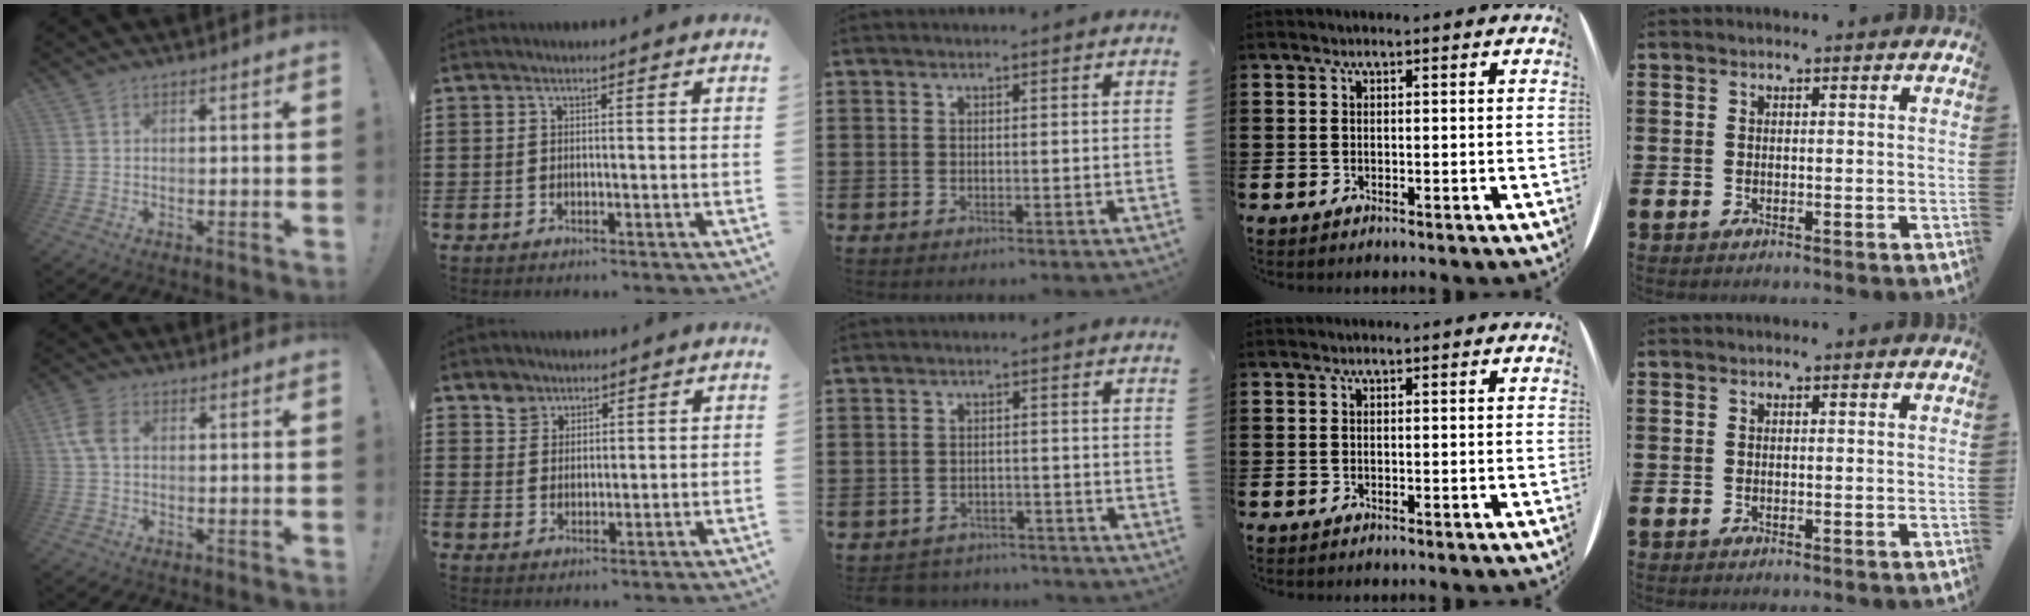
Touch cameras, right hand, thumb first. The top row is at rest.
{"thumb": {"total": 5.5, "force": [0.9, 3.5, 4.1], "torque": [-0.087, 0.006, 0.016]}, "index": {"total": 3.4, "force": [2.5, 2.4, 0.2], "torque": [-0.016, 0.009, 0.048]}, "middle": {"total": 2.6, "force": [-2.6, 0.4, -0.2], "torque": [-0.006, -0.003, -0.057]}}